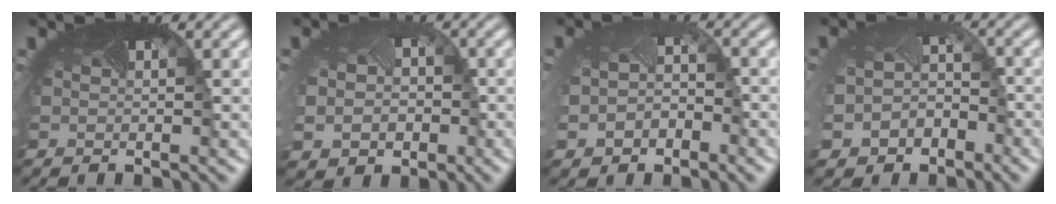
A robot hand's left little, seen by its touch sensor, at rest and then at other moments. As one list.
[{"total": 7.1, "force": [-1.6, 6.0, 3.4], "torque": [-0.072, -0.035, -0.022]}, {"total": 3.6, "force": [-1.5, 2.6, 1.8], "torque": [-0.051, -0.018, -0.025]}, {"total": 4.5, "force": [-2.9, 3.2, 1.3], "torque": [-0.040, -0.029, -0.041]}]